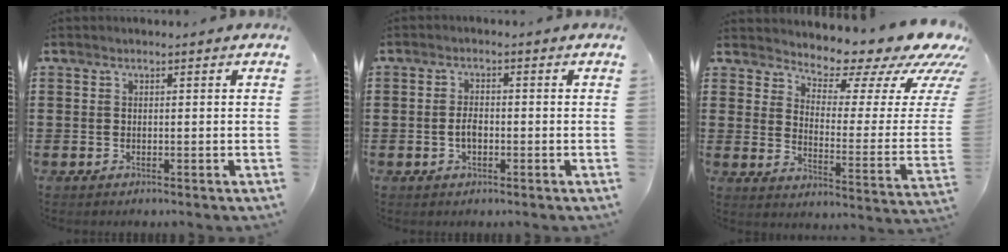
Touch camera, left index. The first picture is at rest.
{"total": 2.5, "force": [-0.6, 1.3, 2.1], "torque": [-0.050, 0.002, -0.014]}
{"total": 7.6, "force": [6.6, 2.3, 3.0], "torque": [-0.054, -0.063, 0.105]}